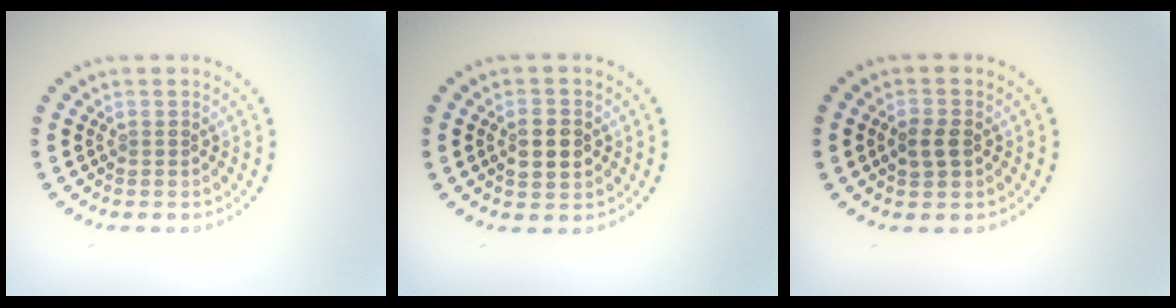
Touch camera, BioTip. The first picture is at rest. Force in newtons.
{"total": 2.9, "press": 2.9, "slide": 0.1}
{"total": 2.1, "press": 2.1, "slide": 0.3}